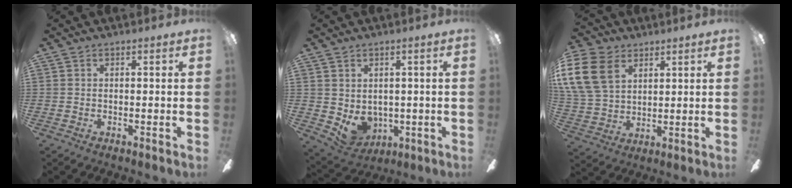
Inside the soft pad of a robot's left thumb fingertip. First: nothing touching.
{"total": 5.7, "force": [0.7, 5.0, 2.7], "torque": [-0.064, -0.009, 0.022]}
{"total": 16.0, "force": [6.7, 11.5, 8.9], "torque": [-0.207, -0.010, 0.131]}